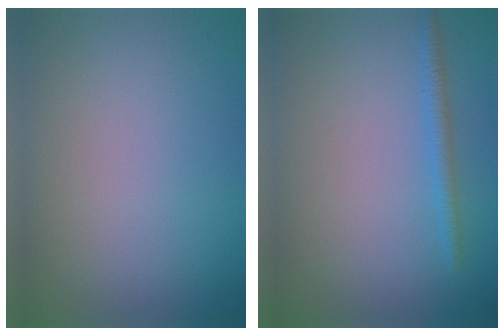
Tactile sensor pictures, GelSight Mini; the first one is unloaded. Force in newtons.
{"total": 1.5, "press": 1.5, "slide": 0.1}